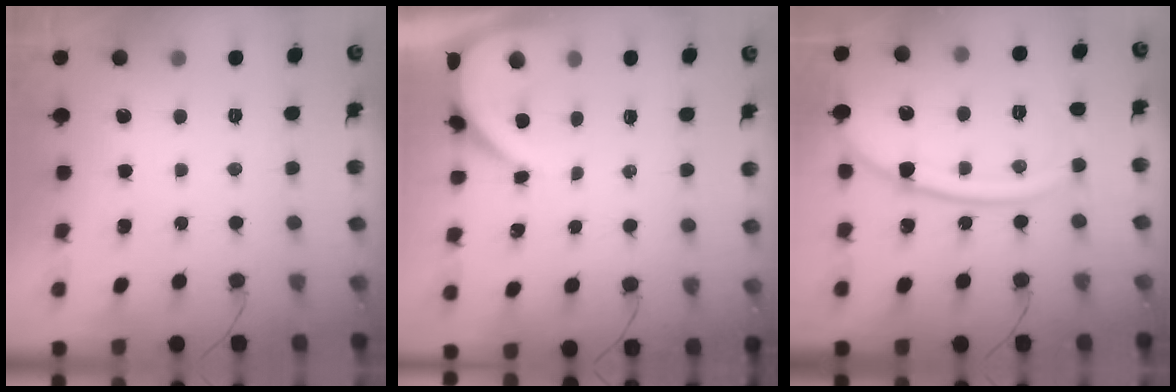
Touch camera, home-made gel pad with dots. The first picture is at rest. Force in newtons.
{"total": 3.5, "press": 3.4, "slide": 0.4}
{"total": 14.8, "press": 14.7, "slide": 1.4}